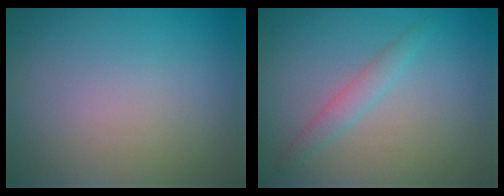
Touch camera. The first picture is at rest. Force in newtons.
{"total": 1.7, "press": 1.7, "slide": 0.0}